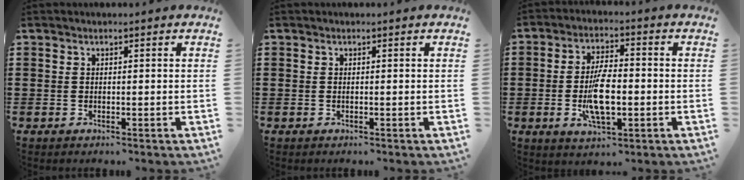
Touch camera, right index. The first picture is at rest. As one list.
[{"total": 0.0}, {"total": 8.2, "force": [-1.5, 3.4, 7.3], "torque": [-0.151, -0.001, -0.029]}]